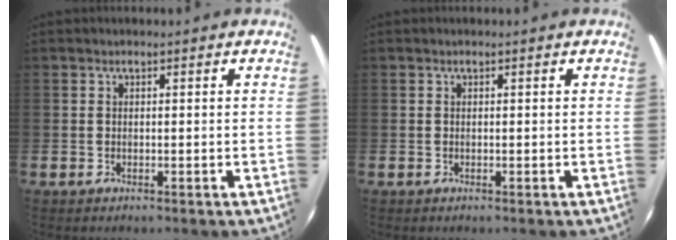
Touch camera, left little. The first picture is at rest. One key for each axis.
{"total": 0.0}